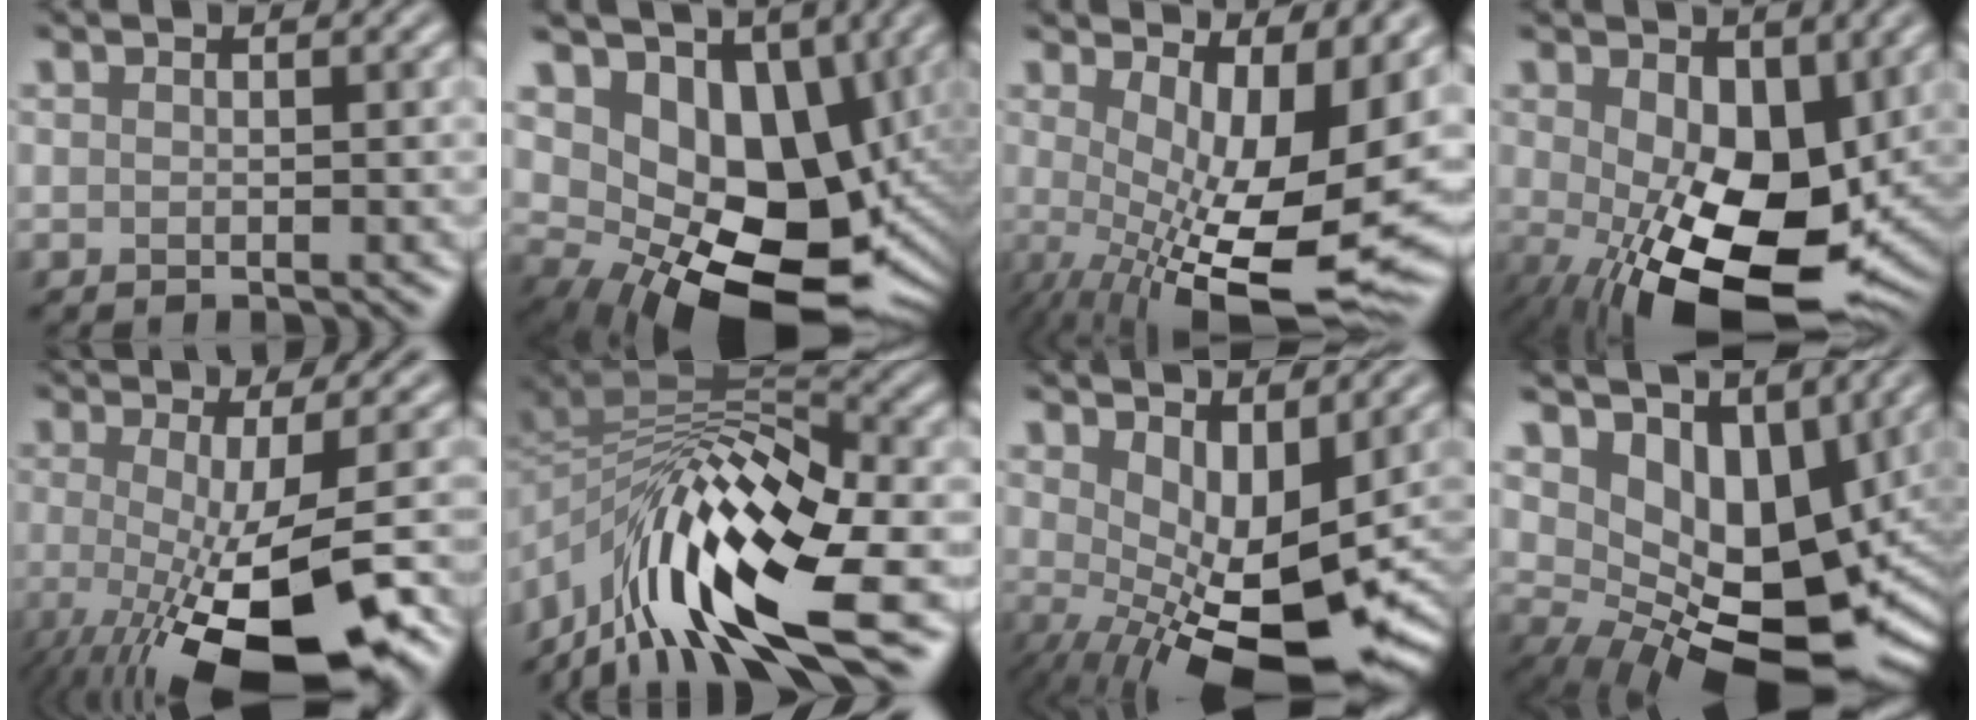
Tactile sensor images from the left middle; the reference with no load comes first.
{"total": 14.2, "force": [0.7, 9.7, 10.3], "torque": [-0.123, -0.033, 0.030]}
{"total": 14.4, "force": [0.3, 5.1, 13.4], "torque": [-0.178, -0.018, 0.036]}
{"total": 11.3, "force": [-1.7, 5.8, 9.5], "torque": [-0.154, -0.024, -0.023]}
{"total": 12.4, "force": [-4.6, 3.7, 10.9], "torque": [-0.158, -0.026, -0.067]}
{"total": 14.8, "force": [-6.1, 5.4, 12.3], "torque": [-0.228, 0.000, -0.102]}
{"total": 11.3, "force": [-0.8, 5.4, 9.9], "torque": [-0.130, -0.029, 0.011]}
{"total": 12.4, "force": [2.2, 8.1, 9.1], "torque": [-0.102, -0.017, 0.056]}